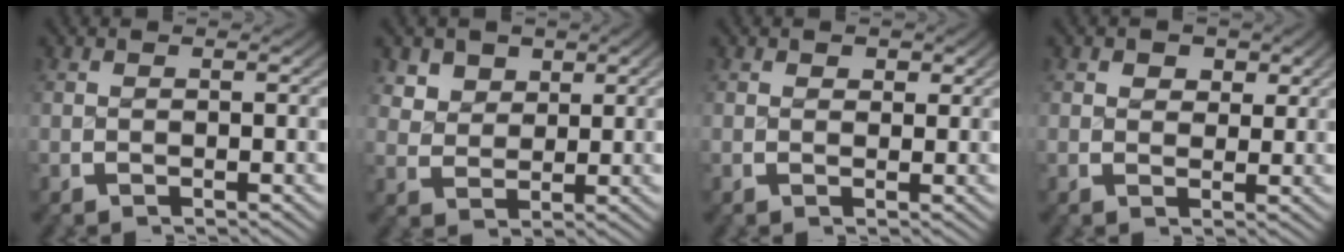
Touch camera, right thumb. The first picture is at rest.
{"total": 3.5, "force": [1.6, 2.7, 1.5], "torque": [-0.027, -0.014, 0.040]}
{"total": 1.0, "force": [0.7, 0.7, 0.3], "torque": [0.002, -0.004, 0.014]}
{"total": 2.0, "force": [1.0, 1.5, 0.8], "torque": [-0.005, -0.012, 0.021]}